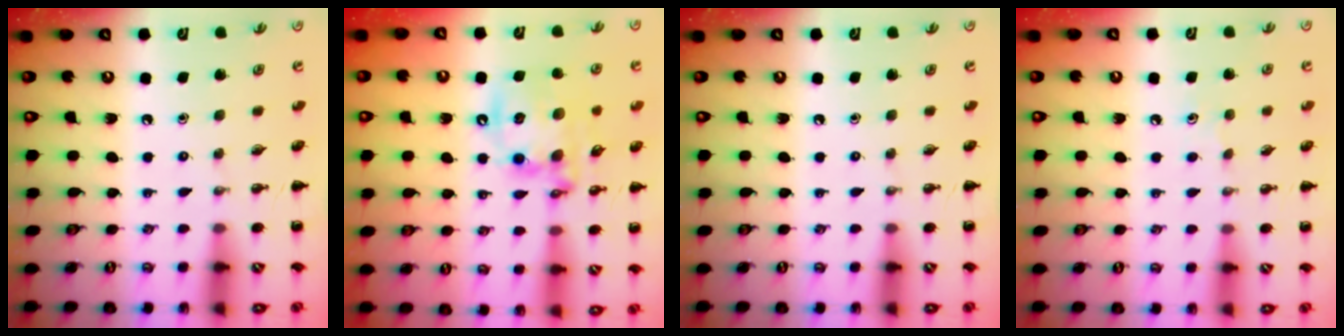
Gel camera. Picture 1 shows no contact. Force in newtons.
{"total": 13.7, "press": 13.4, "slide": 3.0}
{"total": 0.0}
{"total": 3.9, "press": 3.7, "slide": 1.4}